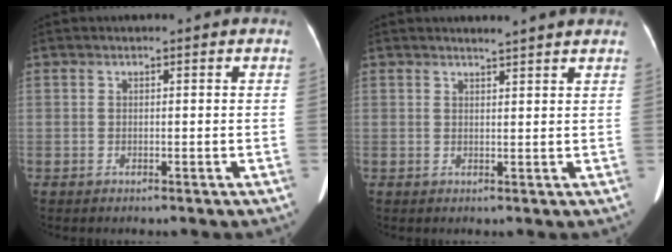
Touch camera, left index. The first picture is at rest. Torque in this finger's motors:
{"motor_torque": [0.07, -0.08, -0.02, 0.00]}